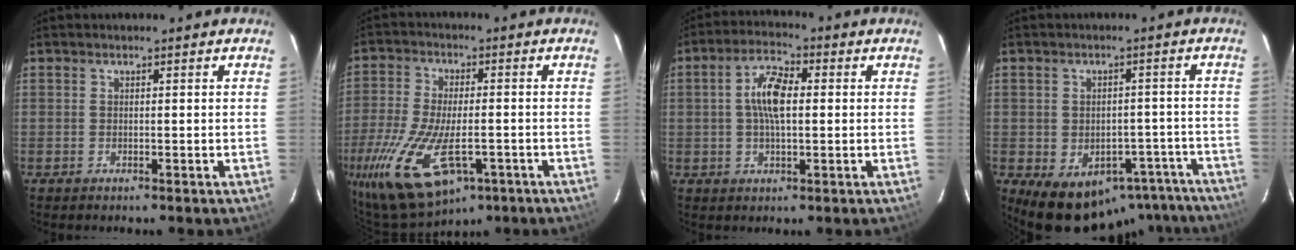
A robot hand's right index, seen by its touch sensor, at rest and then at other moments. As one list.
[{"total": 19.3, "force": [-8.7, 9.0, 14.7], "torque": [-0.322, -0.052, -0.143]}, {"total": 7.2, "force": [0.5, 2.9, 6.5], "torque": [-0.126, 0.016, 0.008]}, {"total": 16.0, "force": [-11.7, 9.4, 5.5], "torque": [-0.094, 0.033, -0.111]}]